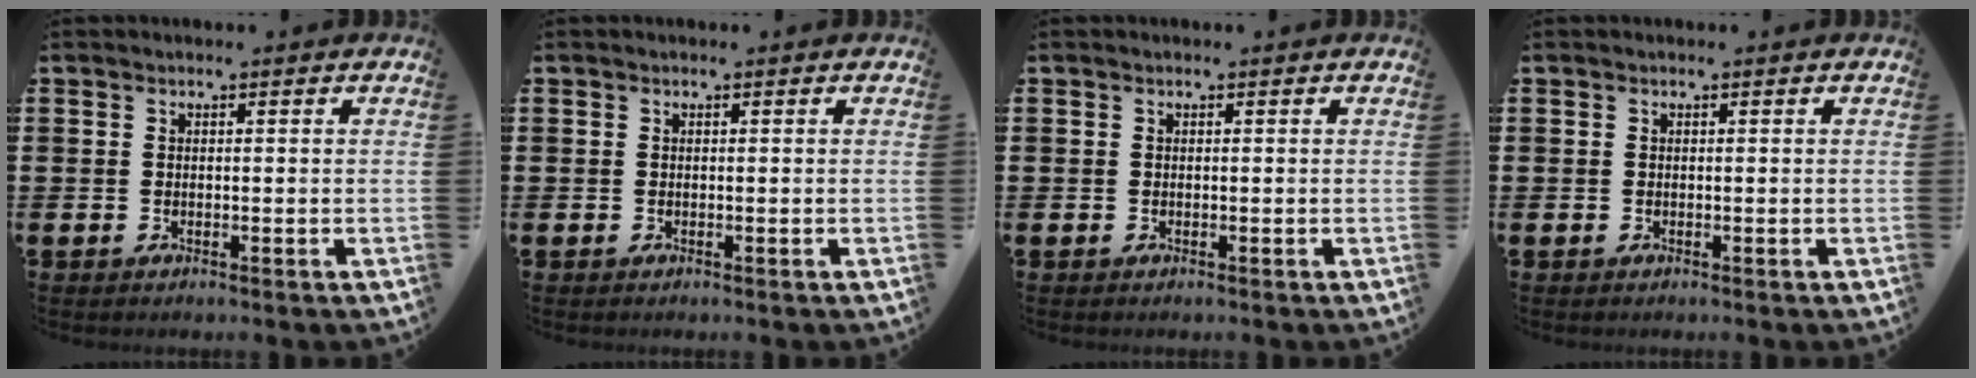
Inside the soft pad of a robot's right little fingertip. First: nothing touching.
{"total": 0.0}
{"total": 0.0}
{"total": 0.0}